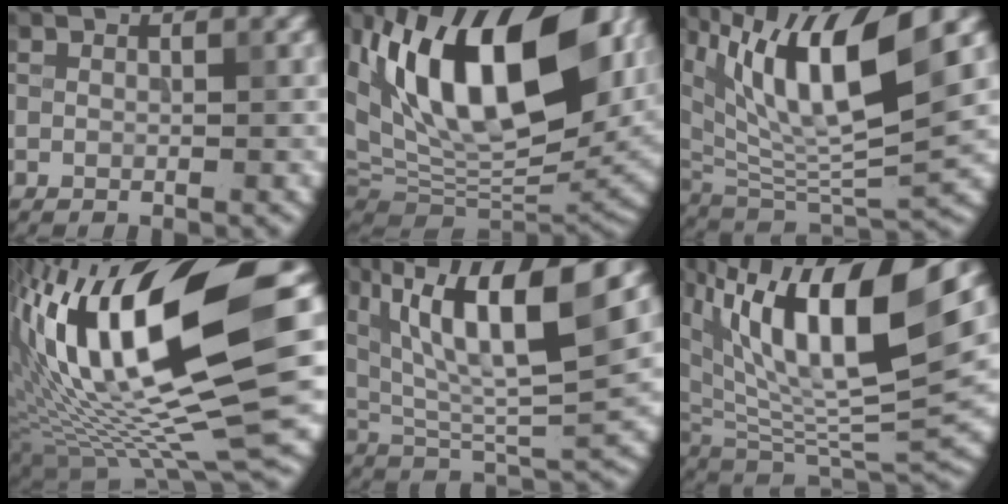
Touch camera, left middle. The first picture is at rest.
{"total": 18.1, "force": [5.1, 9.1, 14.8], "torque": [-0.245, 0.029, 0.086]}
{"total": 12.0, "force": [5.4, 3.7, 10.0], "torque": [-0.181, 0.000, 0.098]}
{"total": 17.9, "force": [4.3, 6.0, 16.3], "torque": [-0.317, 0.005, 0.074]}
{"total": 12.1, "force": [5.7, 3.3, 10.1], "torque": [-0.182, 0.006, 0.104]}
{"total": 13.9, "force": [6.2, 5.4, 11.2], "torque": [-0.187, 0.004, 0.114]}